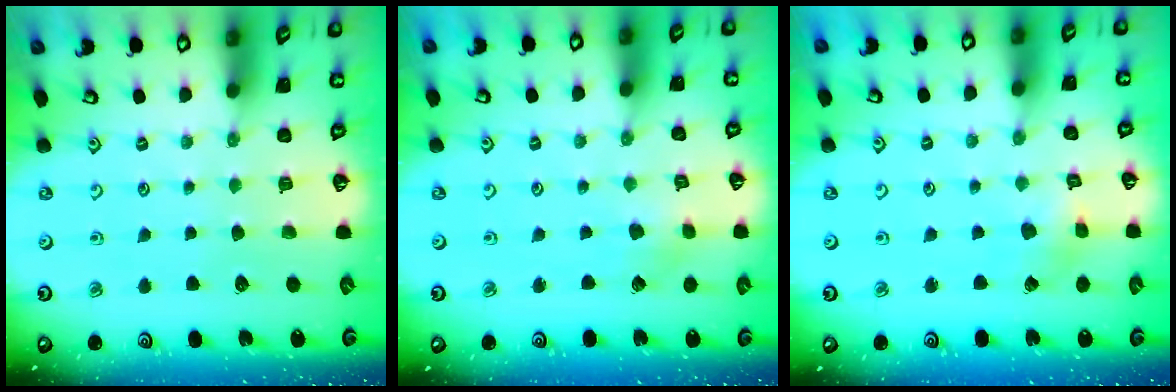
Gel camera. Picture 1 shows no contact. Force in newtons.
{"total": 2.3, "press": 2.3, "slide": 0.6}
{"total": 2.9, "press": 2.9, "slide": 0.2}